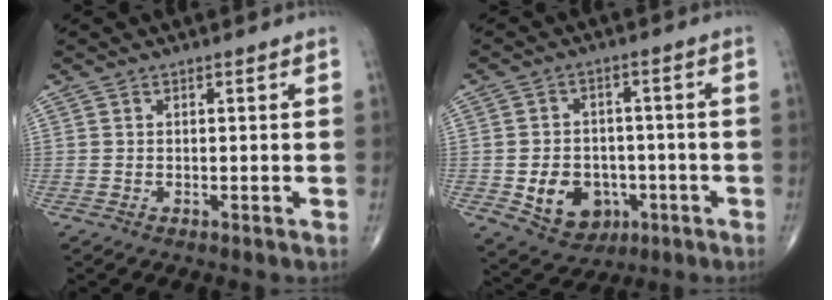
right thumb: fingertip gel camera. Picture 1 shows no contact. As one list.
[{"total": 10.1, "force": [-2.9, 8.0, 5.5], "torque": [-0.054, 0.016, -0.033]}]